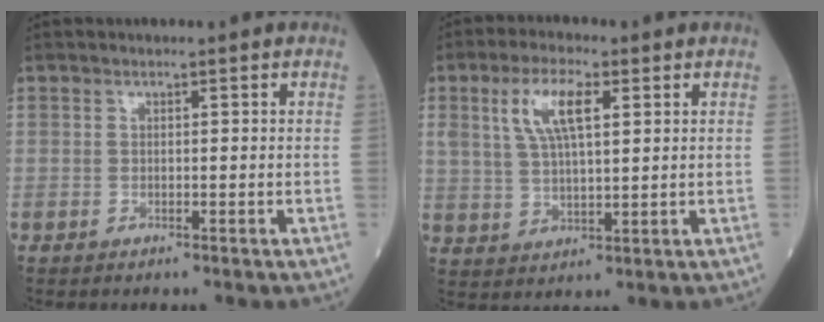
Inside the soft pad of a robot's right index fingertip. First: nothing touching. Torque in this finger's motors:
{"motor_torque": [0.24, 0.12, 0.16, 0.11]}